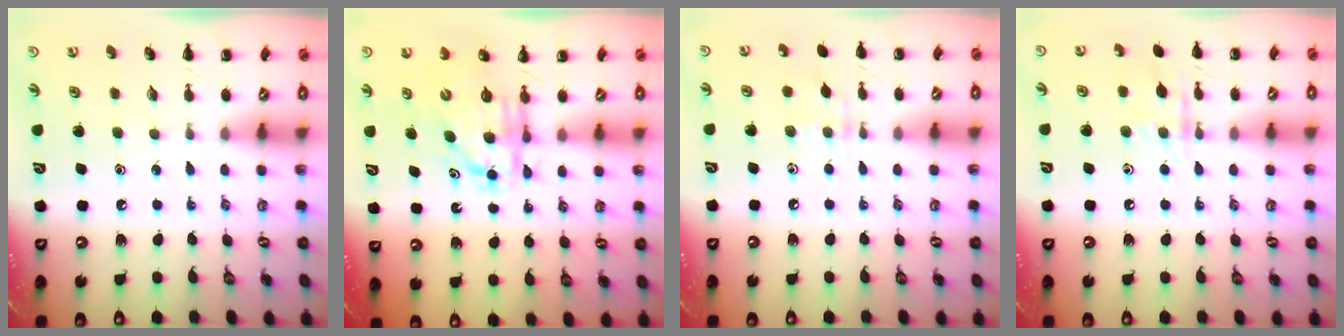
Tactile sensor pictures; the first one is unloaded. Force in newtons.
{"total": 6.3, "press": 6.2, "slide": 0.9}
{"total": 5.8, "press": 5.4, "slide": 1.9}
{"total": 8.1, "press": 8.1, "slide": 0.7}